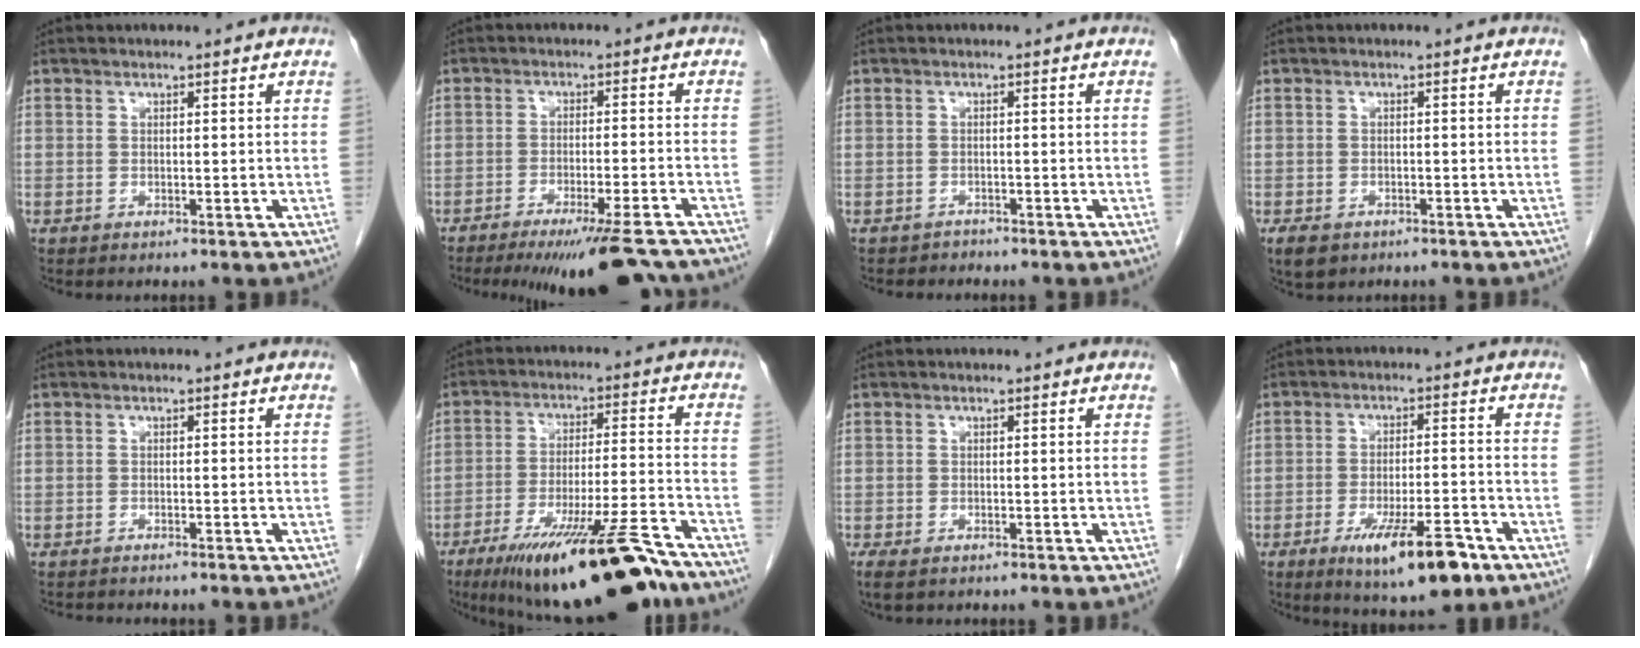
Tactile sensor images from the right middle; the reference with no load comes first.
{"total": 13.7, "force": [-11.8, 0.6, 6.9], "torque": [-0.078, -0.023, -0.167]}
{"total": 1.5, "force": [-1.4, 0.6, -0.3], "torque": [-0.001, 0.000, -0.023]}
{"total": 3.7, "force": [-2.5, 2.2, 1.7], "torque": [-0.029, -0.004, -0.033]}
{"total": 4.1, "force": [-3.7, 0.7, 1.6], "torque": [-0.023, -0.003, -0.048]}
{"total": 21.9, "force": [-16.7, 2.1, 14.0], "torque": [-0.175, -0.012, -0.262]}
{"total": 2.7, "force": [-1.9, 1.1, 1.5], "torque": [-0.028, -0.007, -0.027]}
{"total": 10.7, "force": [-6.2, 2.4, 8.3], "torque": [-0.132, -0.012, -0.091]}